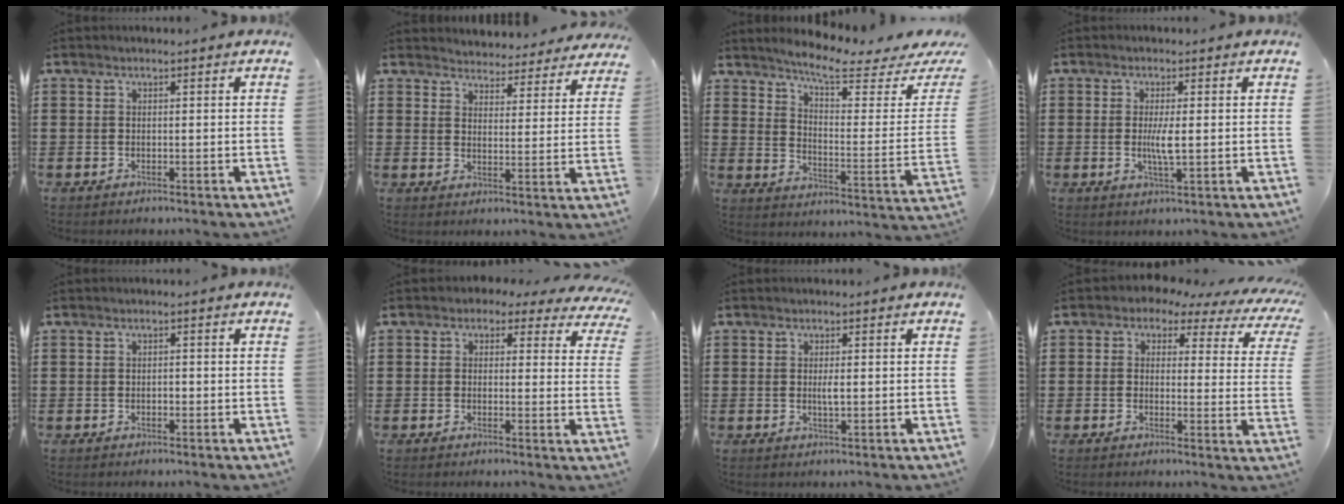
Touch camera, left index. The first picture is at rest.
{"total": 4.2, "force": [4.2, 0.4, -0.2], "torque": [-0.011, -0.031, 0.072]}
{"total": 6.5, "force": [5.2, 0.7, 3.8], "torque": [-0.084, -0.038, 0.080]}
{"total": 3.7, "force": [0.2, 0.5, 3.6], "torque": [-0.067, -0.002, 0.002]}
{"total": 0.7, "force": [-0.1, 0.3, 0.6], "torque": [-0.012, 0.000, -0.001]}
{"total": 2.0, "force": [1.2, 1.3, 1.0], "torque": [-0.029, 0.000, 0.019]}
{"total": 1.7, "force": [0.1, 0.3, 1.7], "torque": [-0.032, -0.002, 0.002]}
{"total": 2.5, "force": [1.5, 1.7, 1.2], "torque": [-0.038, -0.010, 0.019]}